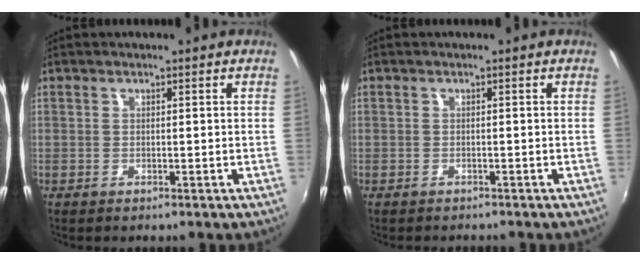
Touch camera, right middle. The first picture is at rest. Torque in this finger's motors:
{"motor_torque": [0.61, -0.63, -0.04, 0.01]}